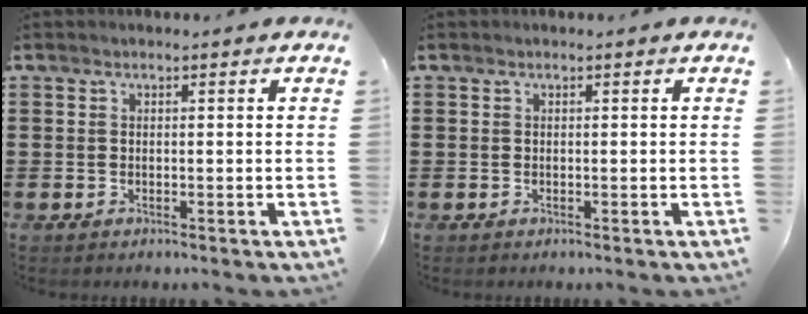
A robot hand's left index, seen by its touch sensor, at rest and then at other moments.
{"total": 0.0}